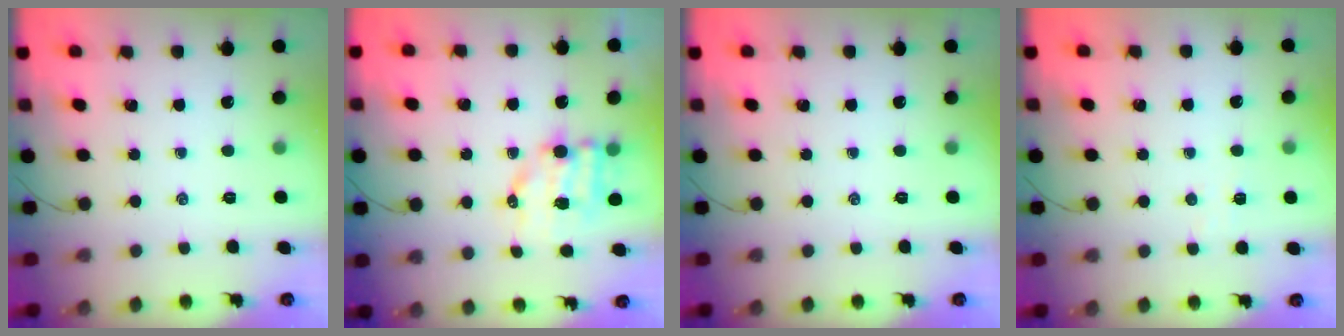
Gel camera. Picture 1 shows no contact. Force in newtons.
{"total": 8.5, "press": 8.4, "slide": 1.2}
{"total": 0.0}
{"total": 2.7, "press": 2.6, "slide": 0.8}